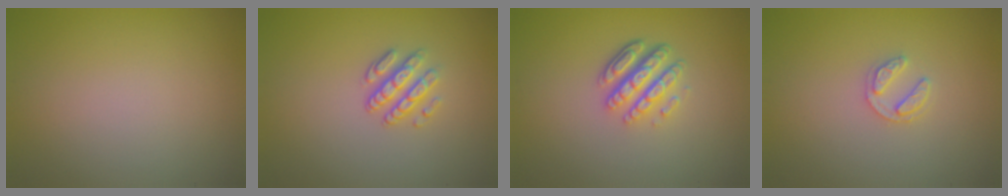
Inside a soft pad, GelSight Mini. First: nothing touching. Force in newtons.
{"total": 2.9, "press": 2.3, "slide": 1.8}
{"total": 4.6, "press": 3.4, "slide": 3.1}
{"total": 1.8, "press": 1.8, "slide": 0.3}